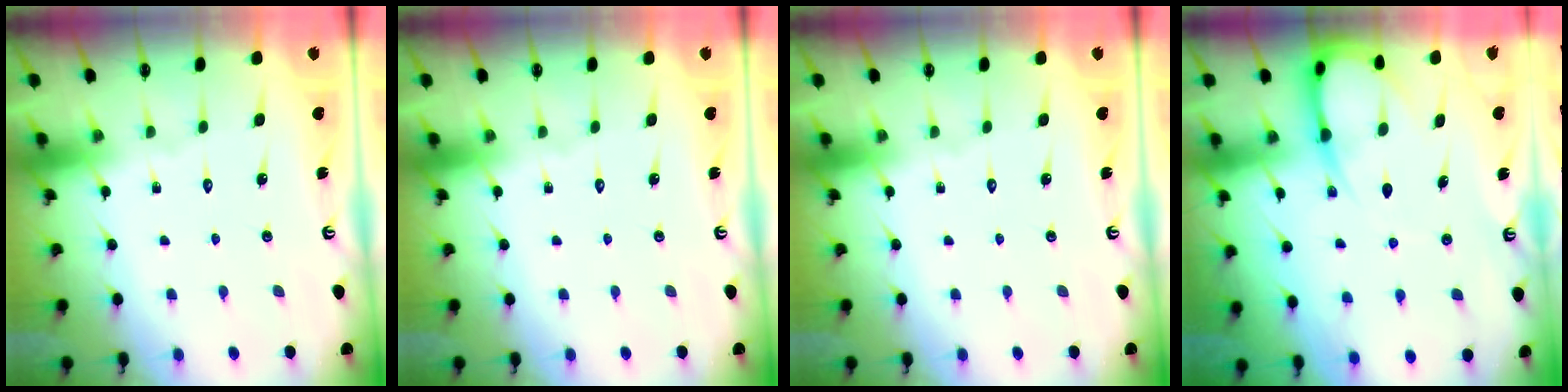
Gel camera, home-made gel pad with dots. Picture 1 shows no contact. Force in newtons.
{"total": 0.0}
{"total": 0.0}
{"total": 7.7, "press": 7.7, "slide": 0.9}